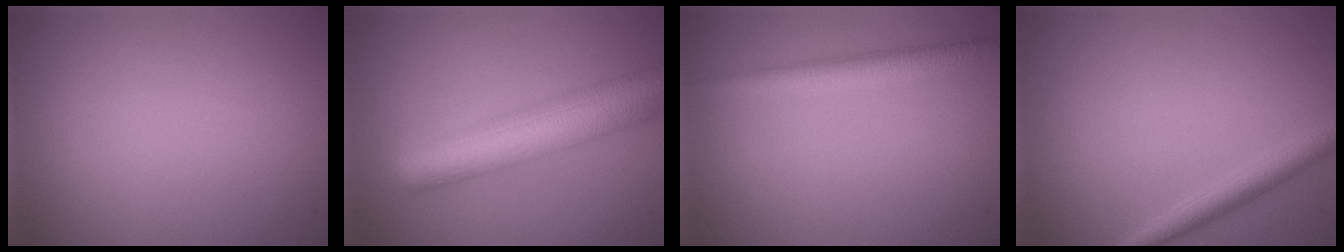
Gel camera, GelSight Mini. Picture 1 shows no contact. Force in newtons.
{"total": 7.8, "press": 7.8, "slide": 0.2}
{"total": 2.2, "press": 2.2, "slide": 0.0}
{"total": 2.5, "press": 2.5, "slide": 0.1}